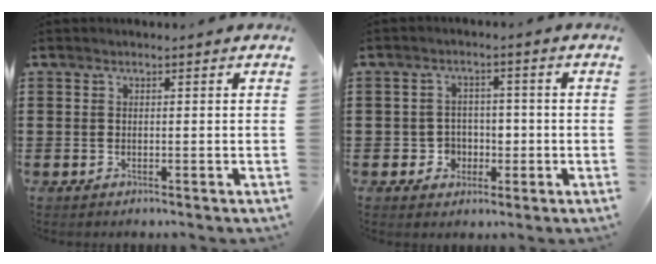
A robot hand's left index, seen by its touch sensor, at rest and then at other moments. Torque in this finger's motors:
{"motor_torque": [0.13, 0.11, 0.08, 0.01]}